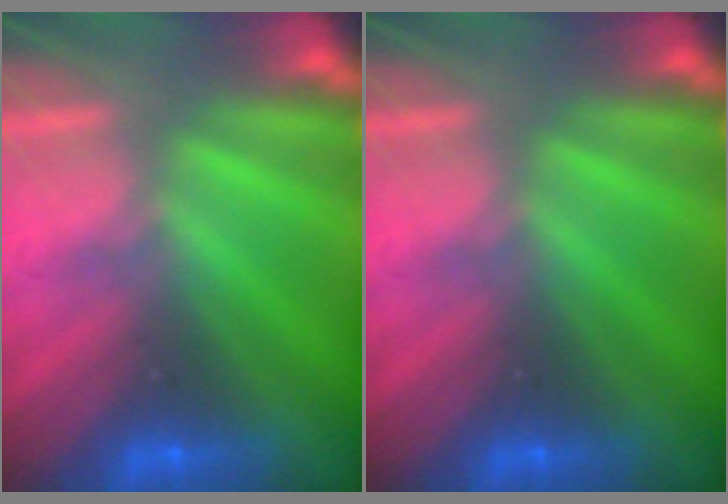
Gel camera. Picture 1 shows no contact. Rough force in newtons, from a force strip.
{"total": 0.0}